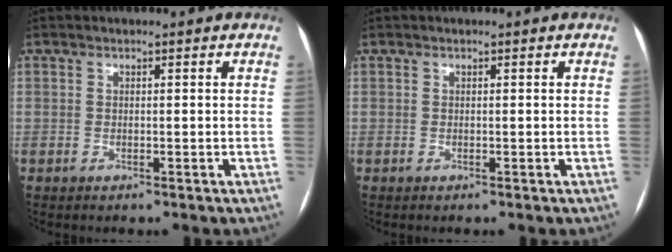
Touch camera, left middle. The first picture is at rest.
{"total": 0.0}